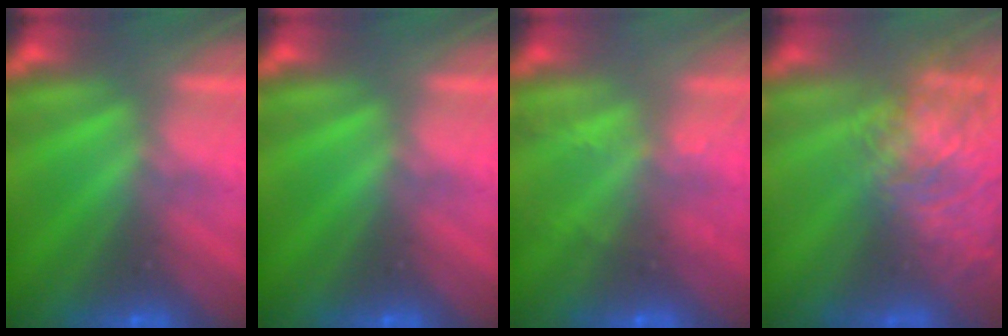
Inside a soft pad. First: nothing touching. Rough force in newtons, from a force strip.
{"total": 0.0}
{"total": 2.1}
{"total": 7.9}